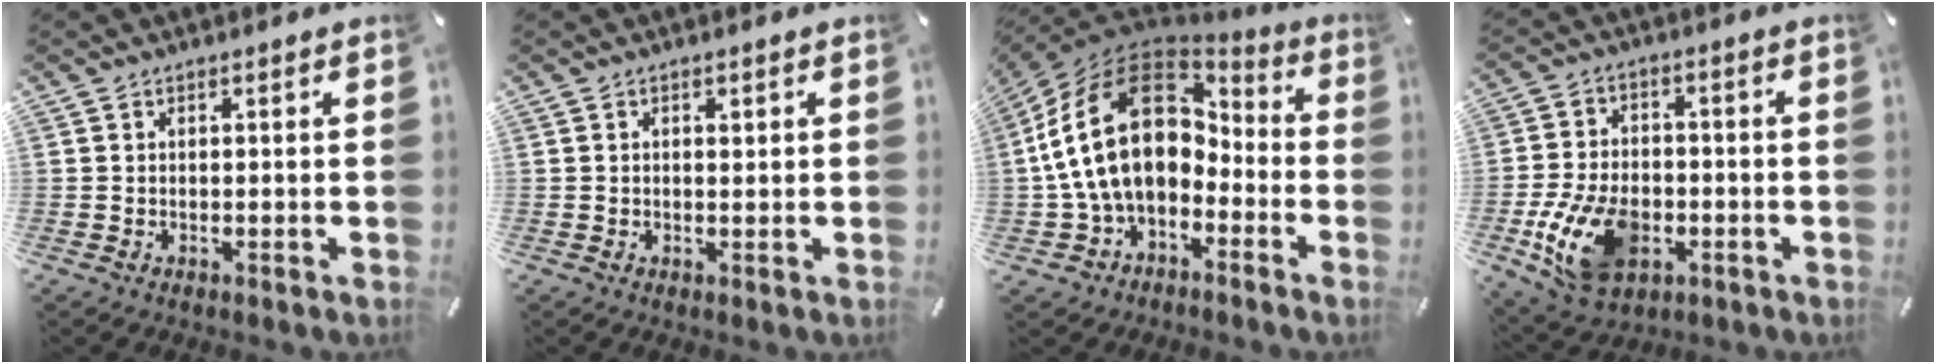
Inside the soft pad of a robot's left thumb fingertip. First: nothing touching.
{"total": 1.0, "force": [0.2, 0.7, 0.8], "torque": [-0.017, 0.003, 0.003]}
{"total": 22.6, "force": [1.6, 15.5, 16.4], "torque": [-0.343, 0.016, 0.028]}
{"total": 14.3, "force": [-4.4, 9.5, 9.7], "torque": [-0.190, 0.007, -0.077]}